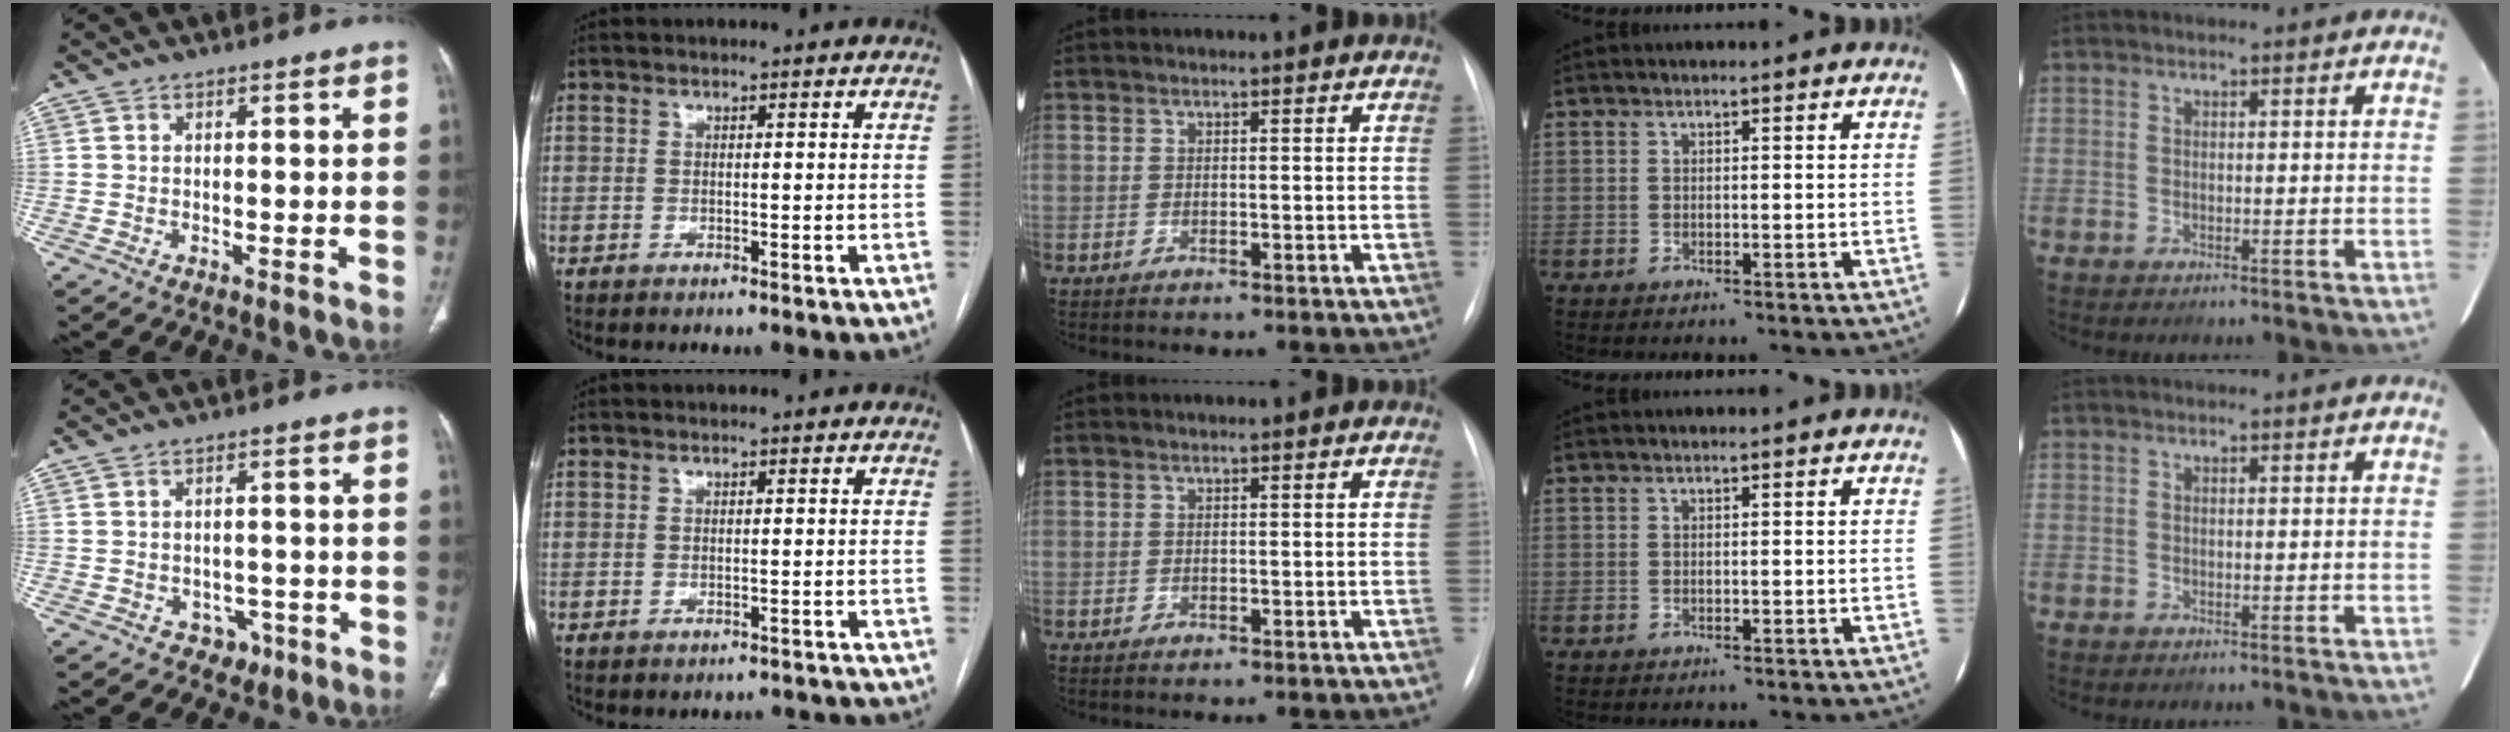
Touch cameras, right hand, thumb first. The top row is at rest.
{"thumb": {"total": 3.5, "force": [-1.6, 2.8, 1.3], "torque": [0.002, 0.012, -0.016]}, "index": {"total": 1.6, "force": [-1.3, 0.9, 0.0], "torque": [0.001, 0.002, -0.016]}}